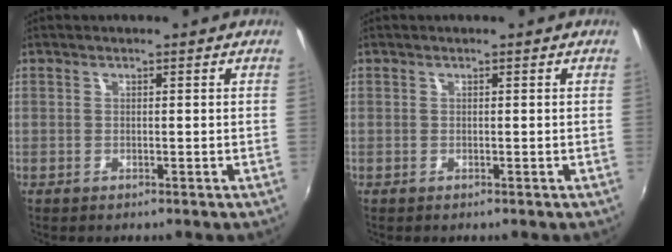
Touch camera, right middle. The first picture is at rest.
{"total": 0.0}